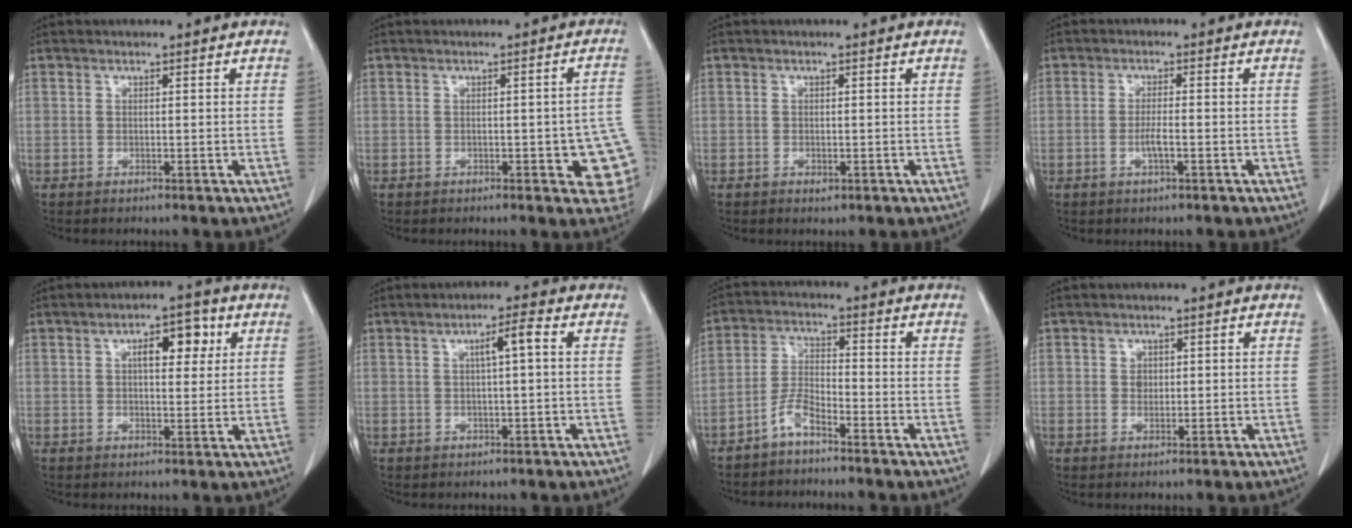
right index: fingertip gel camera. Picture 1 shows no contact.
{"total": 7.9, "force": [-2.0, 2.4, 7.3], "torque": [-0.064, 0.005, -0.025]}
{"total": 0.8, "force": [-0.3, 0.5, 0.5], "torque": [-0.005, -0.001, -0.002]}
{"total": 2.6, "force": [-0.8, 0.4, 2.4], "torque": [-0.049, 0.000, -0.017]}
{"total": 6.1, "force": [2.1, 2.6, 5.1], "torque": [-0.077, 0.014, 0.031]}
{"total": 3.6, "force": [0.8, 0.2, 3.5], "torque": [-0.059, 0.007, 0.012]}
{"total": 4.4, "force": [-3.5, 1.2, 2.5], "torque": [-0.056, 0.004, -0.071]}
{"total": 1.5, "force": [0.2, 1.4, 0.7], "torque": [-0.010, 0.001, 0.004]}